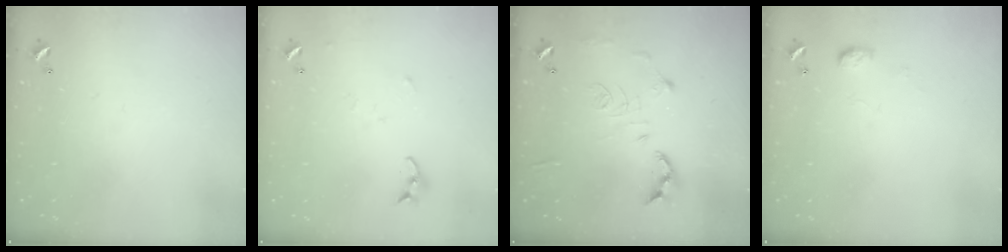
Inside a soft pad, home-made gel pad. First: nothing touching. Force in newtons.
{"total": 4.1, "press": 4.1, "slide": 0.4}
{"total": 10.7, "press": 10.6, "slide": 0.5}
{"total": 5.3, "press": 5.2, "slide": 0.8}